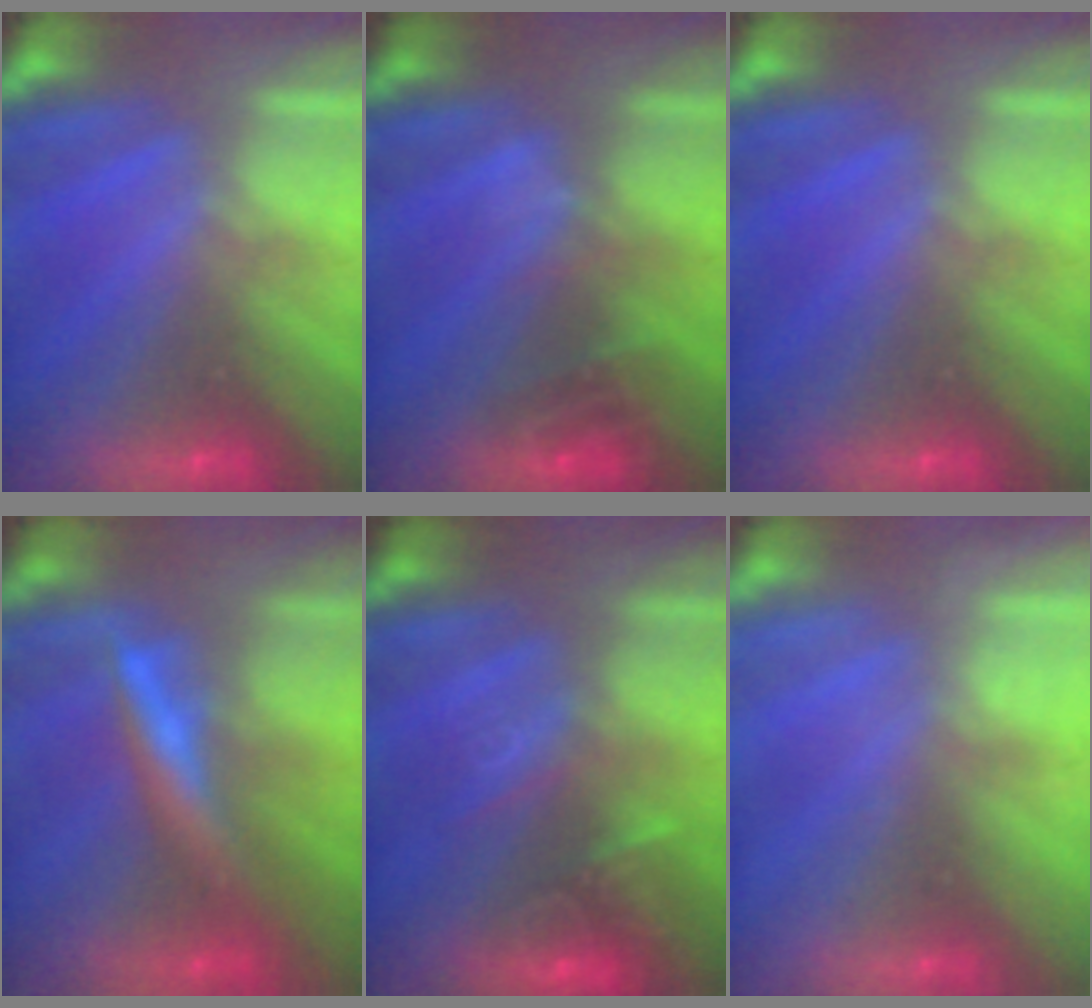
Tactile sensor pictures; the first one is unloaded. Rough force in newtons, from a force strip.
{"total": 2.8}
{"total": 0.0}
{"total": 2.9}
{"total": 2.8}
{"total": 2.2}